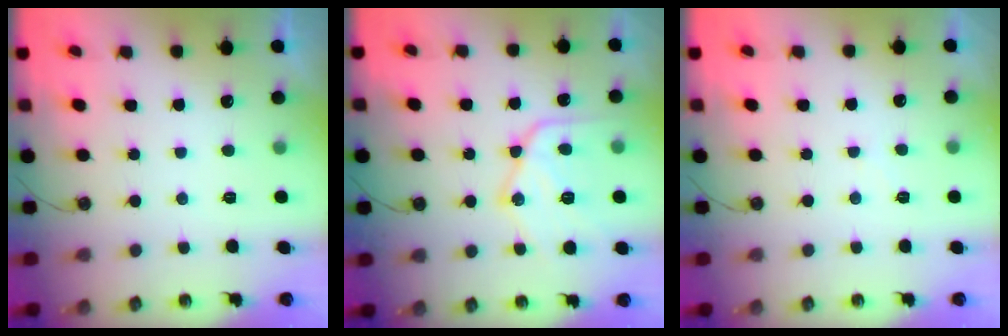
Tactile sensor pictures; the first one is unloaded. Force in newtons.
{"total": 17.0, "press": 17.0, "slide": 1.3}
{"total": 3.3, "press": 3.3, "slide": 0.6}